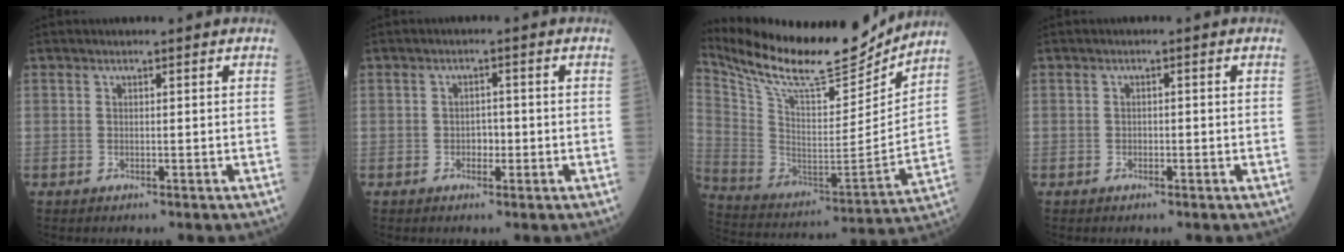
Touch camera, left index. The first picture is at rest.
{"total": 1.7, "force": [-0.7, 1.1, 1.1], "torque": [-0.011, 0.002, -0.013]}
{"total": 21.8, "force": [19.8, 3.8, 8.2], "torque": [-0.172, -0.034, 0.328]}
{"total": 0.5, "force": [-0.4, 0.2, 0.2], "torque": [0.001, -0.001, -0.010]}